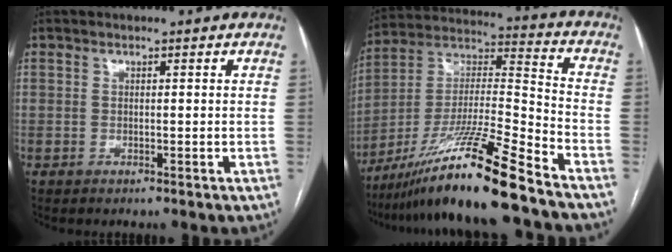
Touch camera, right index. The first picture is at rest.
{"total": 19.0, "force": [-14.2, -1.3, 12.5], "torque": [-0.253, -0.020, -0.260]}